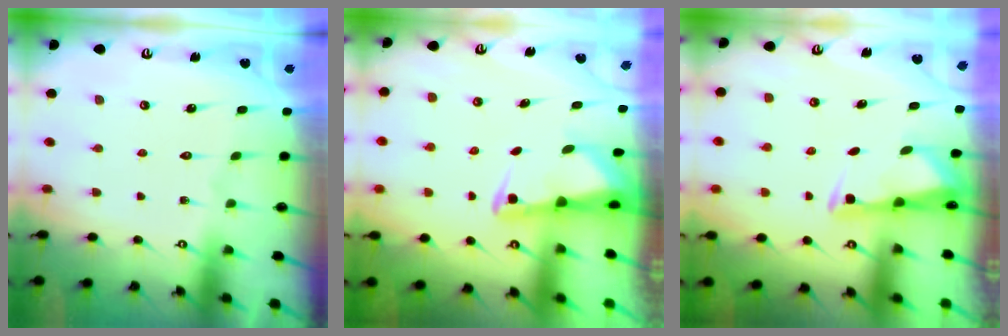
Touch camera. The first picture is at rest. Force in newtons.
{"total": 2.3, "press": 2.3, "slide": 0.5}
{"total": 2.8, "press": 2.7, "slide": 0.4}